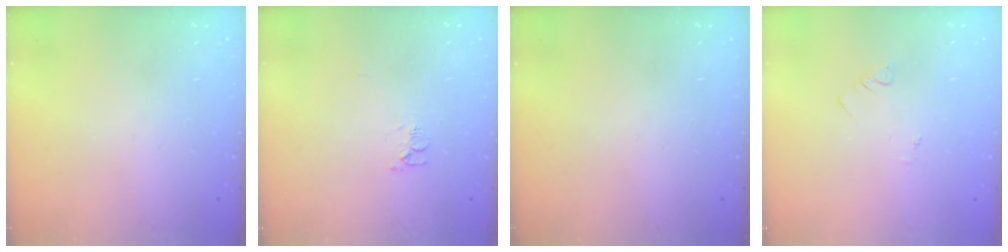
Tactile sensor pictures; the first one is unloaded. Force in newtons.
{"total": 5.5, "press": 5.5, "slide": 0.4}
{"total": 0.0}
{"total": 1.1, "press": 1.1, "slide": 0.3}